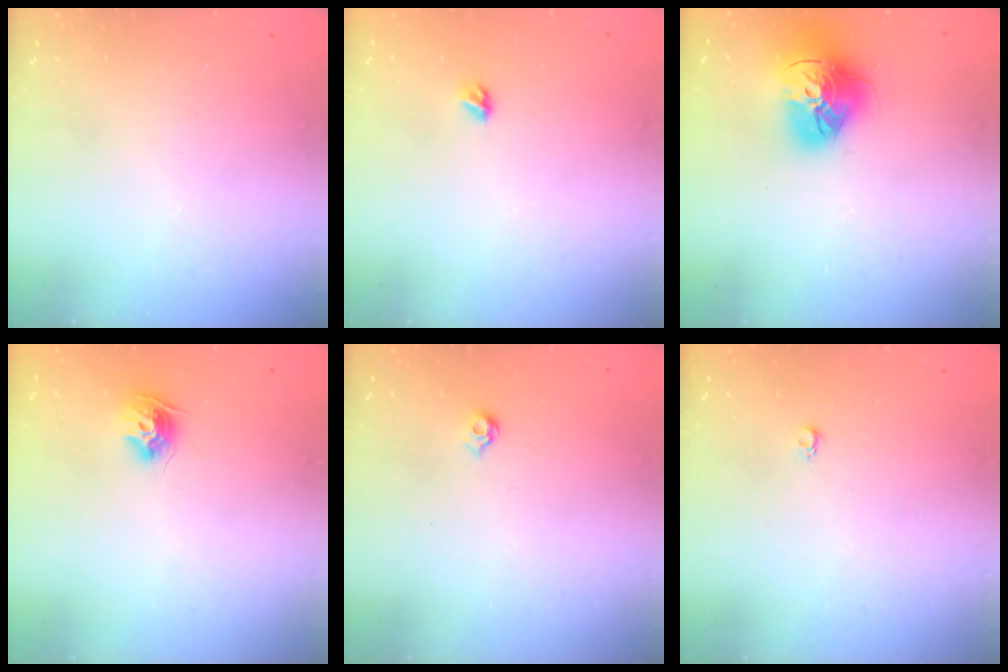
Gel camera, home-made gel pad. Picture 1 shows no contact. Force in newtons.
{"total": 3.5, "press": 3.5, "slide": 0.8}
{"total": 17.9, "press": 17.9, "slide": 1.6}
{"total": 9.6, "press": 9.6, "slide": 0.7}
{"total": 4.4, "press": 4.3, "slide": 0.9}
{"total": 2.6, "press": 2.6, "slide": 0.4}